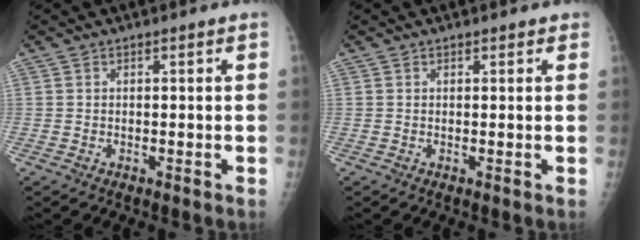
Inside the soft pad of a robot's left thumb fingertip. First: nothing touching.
{"total": 0.9, "force": [0.8, 0.6, 0.1], "torque": [0.008, -0.004, 0.006]}